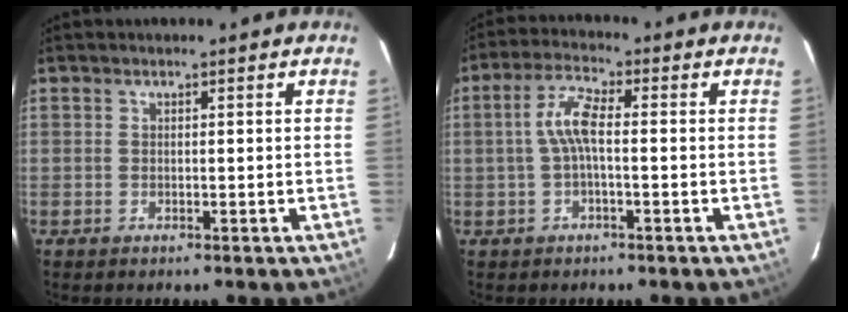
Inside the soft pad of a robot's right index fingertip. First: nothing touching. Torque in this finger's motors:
{"motor_torque": [0.57, -0.34, 0.42, 0.12]}